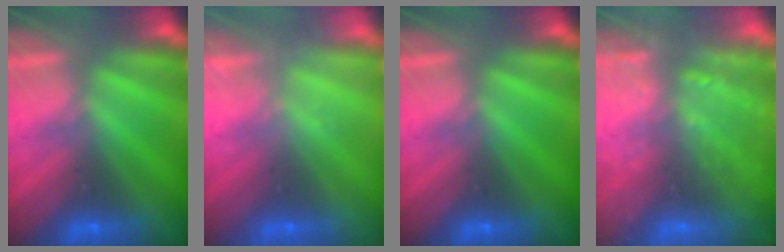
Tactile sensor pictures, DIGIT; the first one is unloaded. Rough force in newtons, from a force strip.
{"total": 2.2}
{"total": 0.0}
{"total": 5.8}